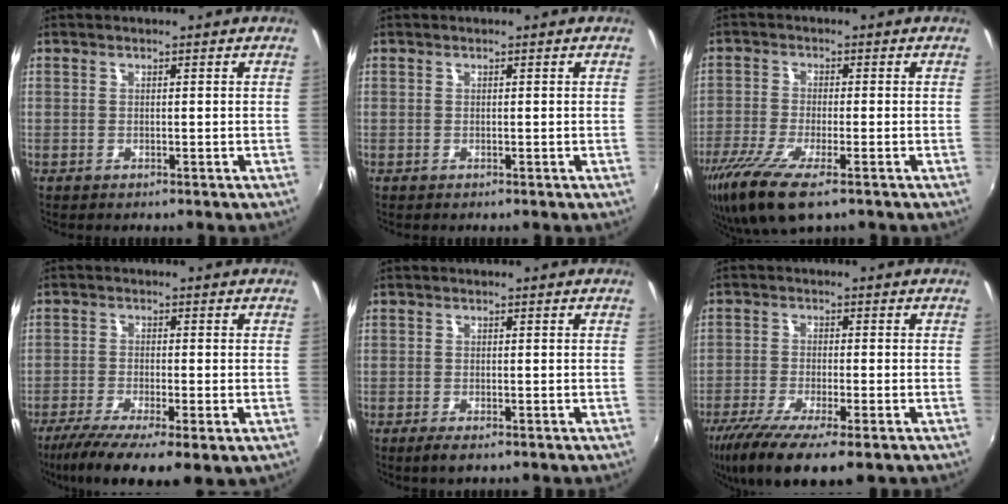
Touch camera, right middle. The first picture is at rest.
{"total": 0.0}
{"total": 10.6, "force": [-6.8, 2.6, 7.8], "torque": [-0.179, -0.040, -0.128]}
{"total": 10.2, "force": [-5.7, 2.6, 8.0], "torque": [-0.168, -0.039, -0.096]}
{"total": 2.2, "force": [-1.3, 0.6, 1.6], "torque": [-0.033, -0.010, -0.022]}
{"total": 11.8, "force": [-7.6, 2.6, 8.6], "torque": [-0.185, -0.048, -0.135]}